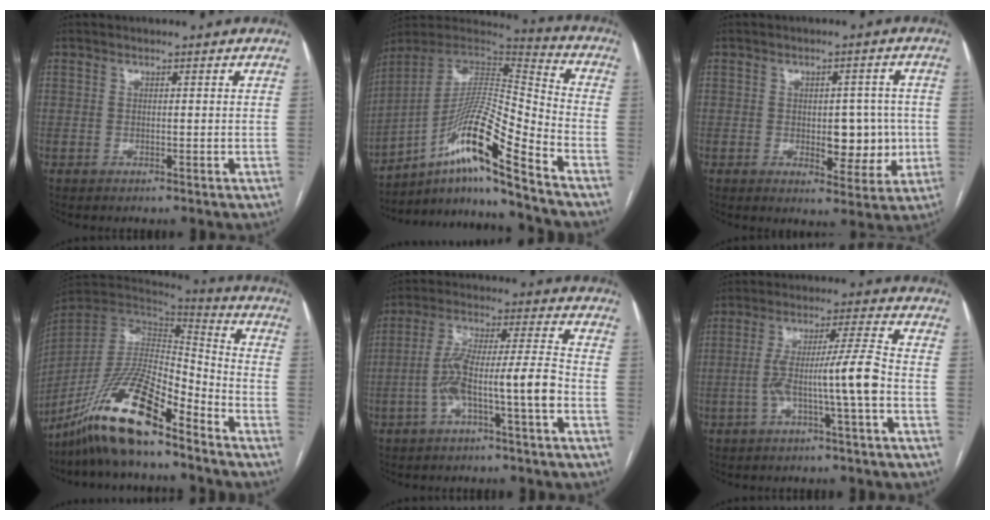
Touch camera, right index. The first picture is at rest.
{"total": 17.3, "force": [-10.3, 0.1, 13.8], "torque": [-0.263, 0.009, -0.181]}
{"total": 7.2, "force": [-0.5, 3.8, 6.1], "torque": [-0.066, 0.010, 0.004]}
{"total": 17.1, "force": [-12.1, 3.5, 11.6], "torque": [-0.229, -0.006, -0.222]}
{"total": 10.1, "force": [-3.7, 0.2, 9.4], "torque": [-0.179, 0.034, -0.063]}
{"total": 8.8, "force": [-2.4, -0.8, 8.4], "torque": [-0.153, 0.024, -0.037]}